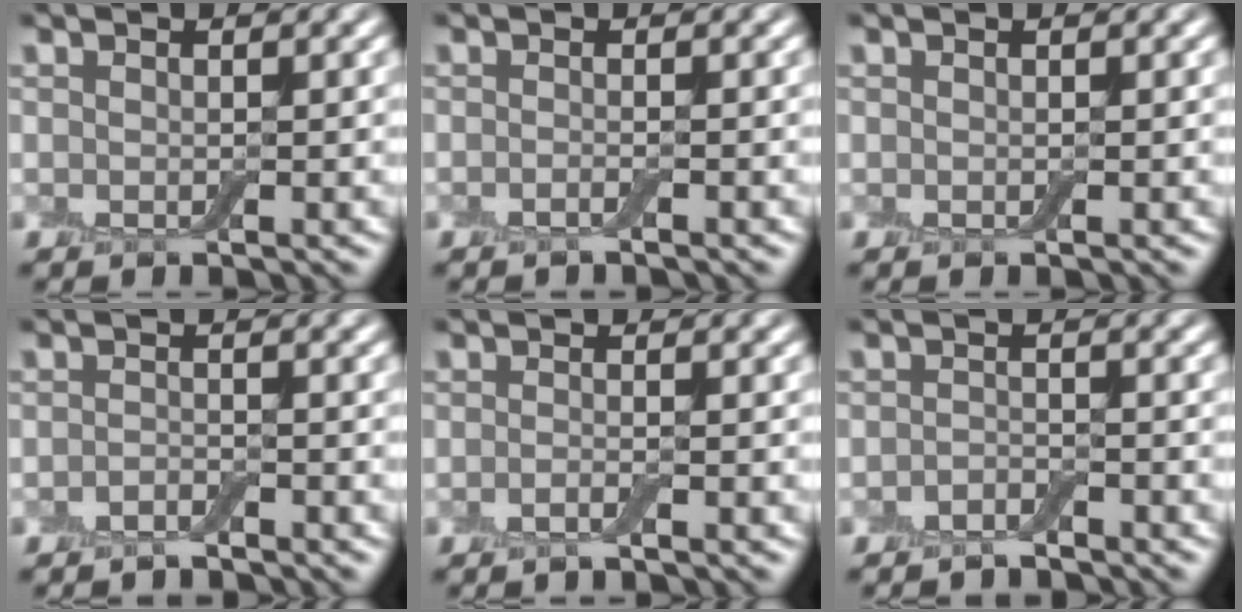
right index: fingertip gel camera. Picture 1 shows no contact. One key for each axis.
{"total": 0.9, "fx": -0.6, "fy": 0.2, "fz": 0.6, "tx": -0.009, "ty": -0.004, "tz": -0.014}
{"total": 0.0}
{"total": 1.2, "fx": -1.1, "fy": 0.2, "fz": 0.5, "tx": -0.010, "ty": 0.000, "tz": -0.022}
{"total": 1.2, "fx": -0.7, "fy": 0.3, "fz": 0.9, "tx": -0.012, "ty": -0.005, "tz": -0.017}
{"total": 1.6, "fx": -1.4, "fy": 0.4, "fz": 0.5, "tx": -0.009, "ty": 0.001, "tz": -0.030}